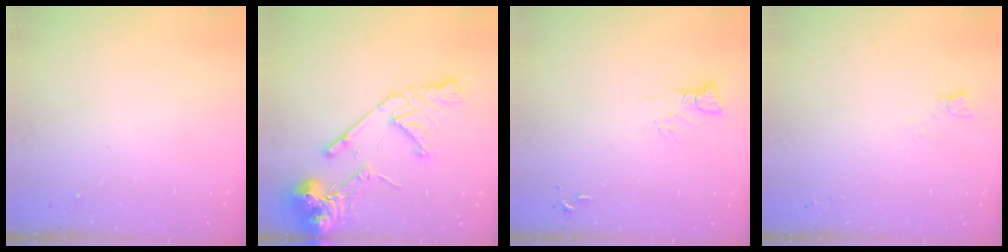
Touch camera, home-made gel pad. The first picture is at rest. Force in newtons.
{"total": 16.2, "press": 16.0, "slide": 2.5}
{"total": 3.4, "press": 3.4, "slide": 0.3}
{"total": 2.8, "press": 2.7, "slide": 0.3}